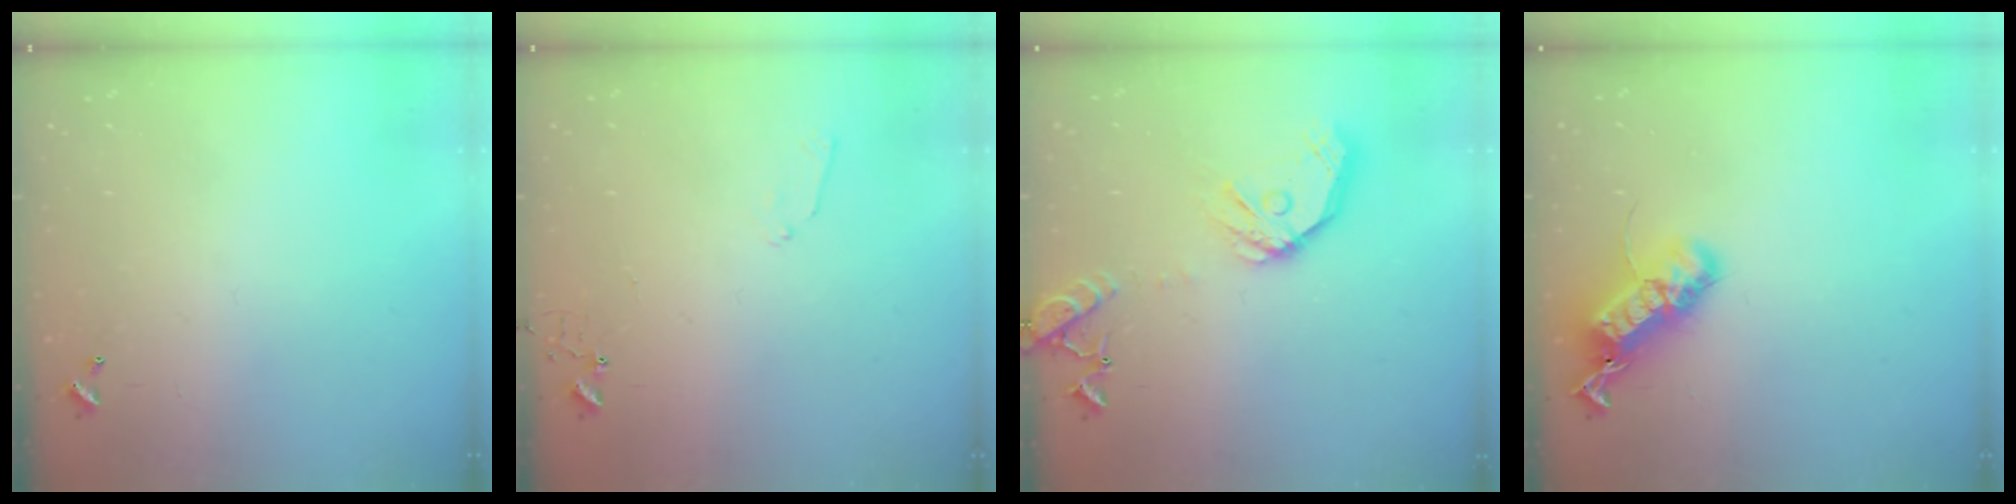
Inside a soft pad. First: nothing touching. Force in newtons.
{"total": 5.0, "press": 5.0, "slide": 0.7}
{"total": 16.6, "press": 16.4, "slide": 2.7}
{"total": 19.9, "press": 19.9, "slide": 0.3}